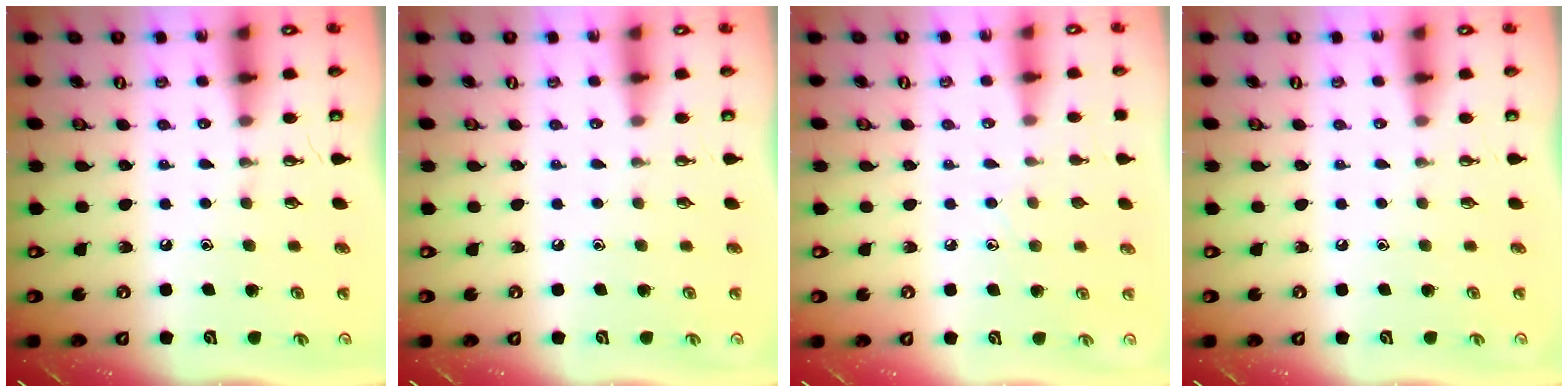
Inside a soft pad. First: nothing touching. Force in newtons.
{"total": 0.0}
{"total": 5.5, "press": 5.5, "slide": 0.5}
{"total": 0.0}